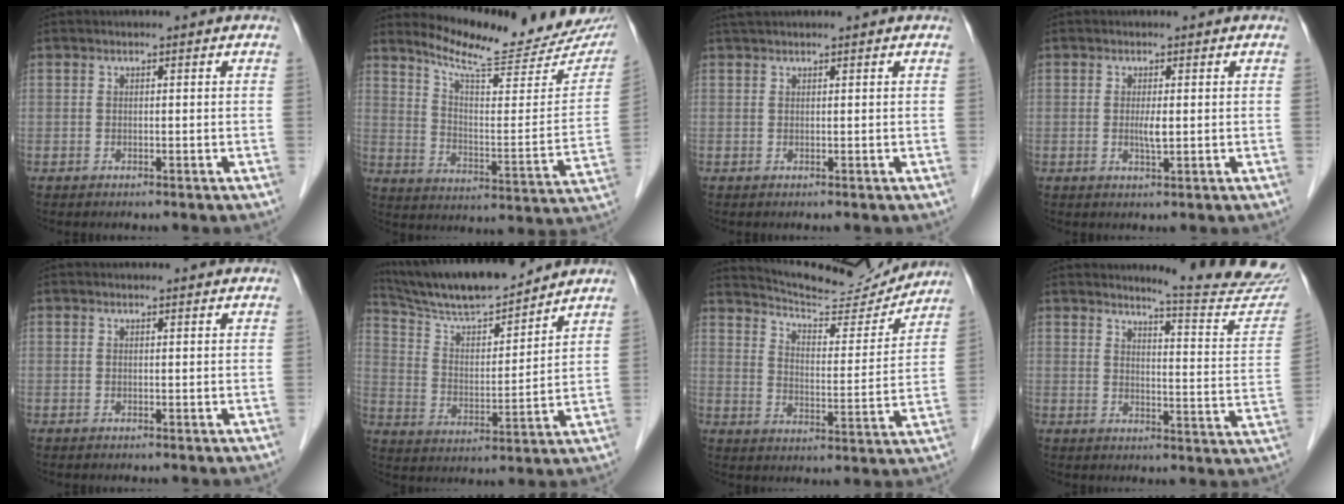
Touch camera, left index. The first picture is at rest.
{"total": 19.1, "force": [17.4, 2.3, 7.4], "torque": [-0.114, -0.071, 0.233]}
{"total": 2.7, "force": [2.4, -0.1, 1.2], "torque": [-0.011, 0.027, 0.039]}
{"total": 1.8, "force": [-0.4, 0.2, 1.8], "torque": [-0.038, -0.009, -0.007]}
{"total": 0.9, "force": [0.9, 0.0, 0.0], "torque": [-0.011, -0.003, 0.006]}
{"total": 15.0, "force": [13.7, 1.6, 5.8], "torque": [-0.109, 0.000, 0.239]}
{"total": 15.4, "force": [15.0, 1.8, 3.4], "torque": [-0.056, -0.026, 0.209]}
{"total": 14.6, "force": [14.2, -0.5, 3.2], "torque": [-0.035, -0.110, 0.152]}